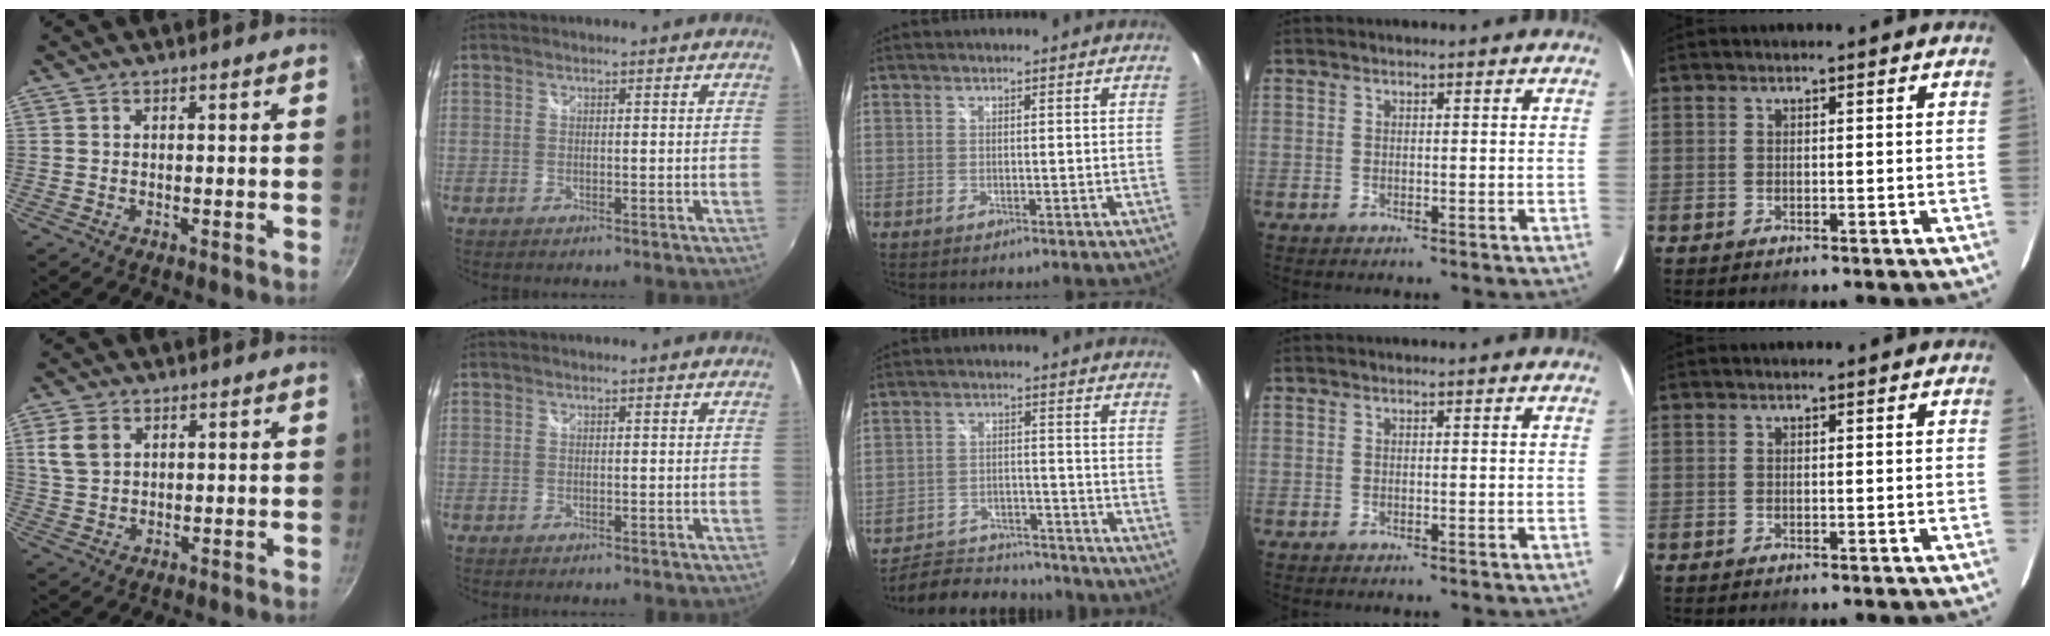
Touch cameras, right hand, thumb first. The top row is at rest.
{"thumb": {"total": 5.4, "force": [1.9, 3.8, 3.2], "torque": [-0.055, 0.001, 0.039]}, "middle": {"total": 14.6, "force": [-13.0, 4.6, 4.7], "torque": [-0.108, 0.010, -0.183]}}